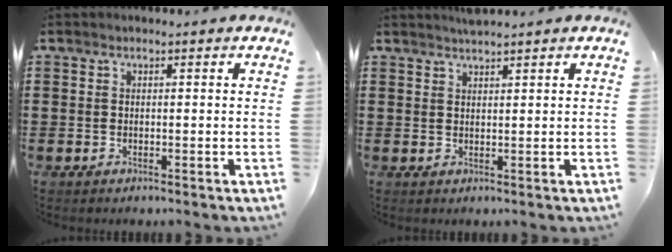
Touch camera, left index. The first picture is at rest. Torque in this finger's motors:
{"motor_torque": [0.00, -0.01, 0.00, 0.02]}